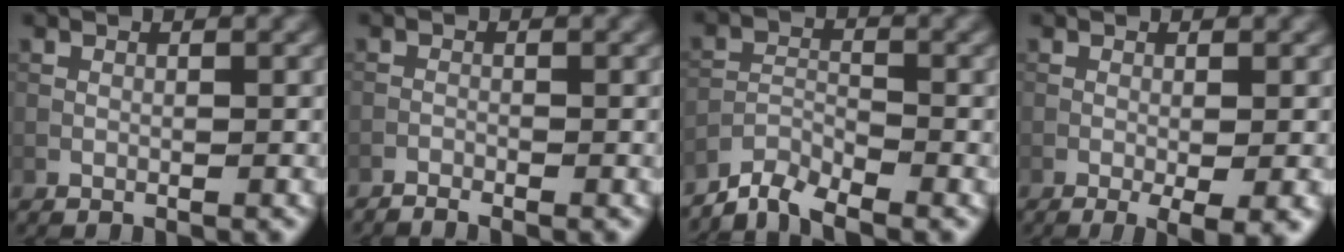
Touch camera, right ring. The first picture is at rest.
{"total": 0.9, "force": [-0.8, -0.1, 0.3], "torque": [-0.015, 0.003, -0.020]}
{"total": 3.2, "force": [-2.9, 0.8, 1.1], "torque": [-0.023, -0.001, -0.063]}
{"total": 3.2, "force": [-1.0, 0.6, 3.0], "torque": [-0.050, -0.001, -0.011]}